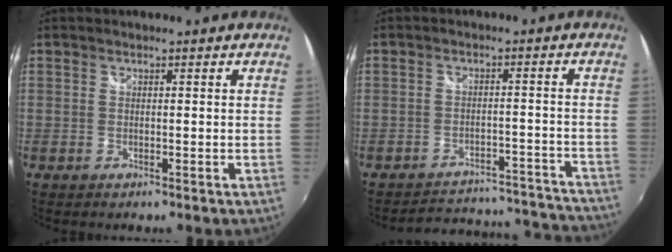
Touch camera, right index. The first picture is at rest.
{"total": 18.3, "force": [-17.2, 5.5, 3.5], "torque": [-0.066, 0.046, -0.200]}